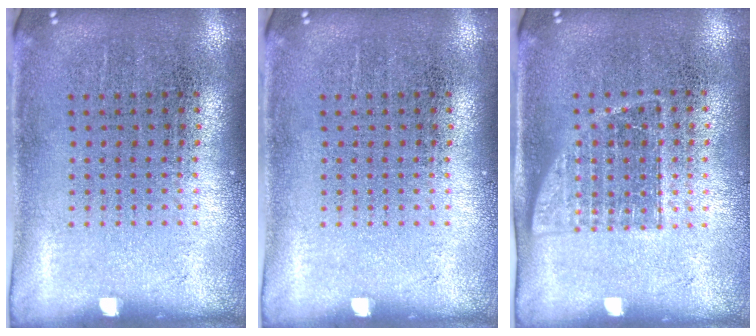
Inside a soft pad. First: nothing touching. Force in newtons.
{"total": 0.0}
{"total": 1.1, "press": 0.9, "slide": 0.6}